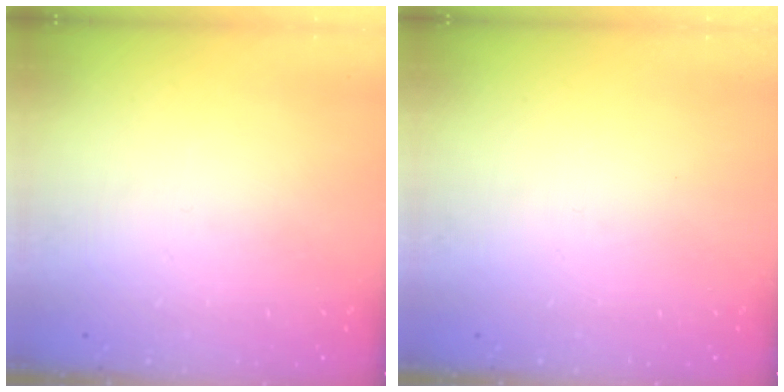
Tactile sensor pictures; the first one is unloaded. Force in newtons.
{"total": 0.0}